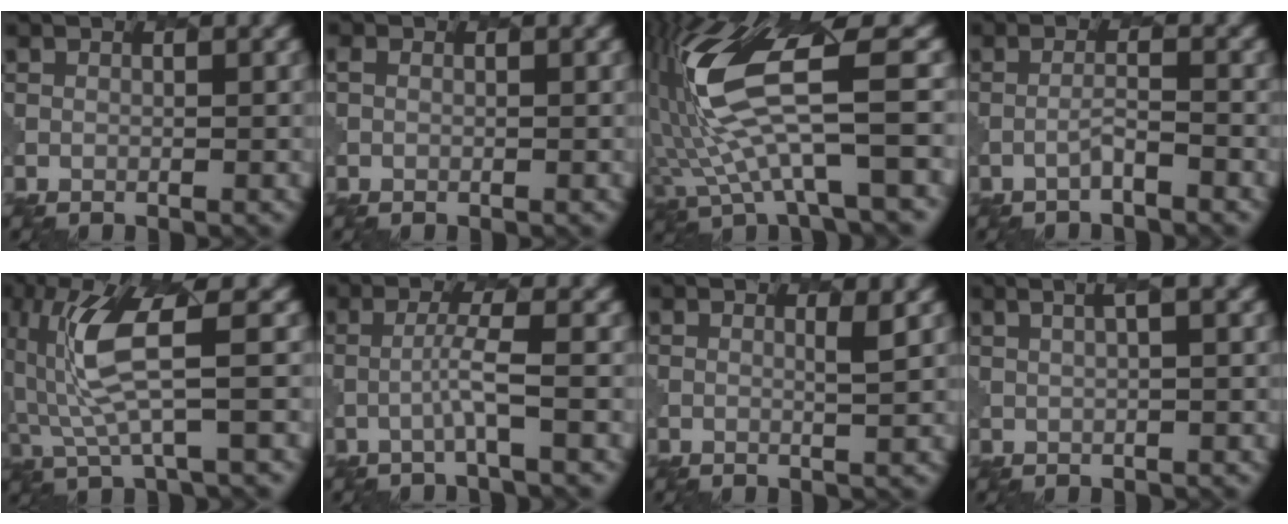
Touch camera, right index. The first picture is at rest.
{"total": 0.7, "force": [-0.2, 0.5, 0.4], "torque": [-0.008, 0.000, -0.001]}
{"total": 10.5, "force": [1.2, 3.1, 10.0], "torque": [-0.213, -0.001, 0.028]}
{"total": 1.3, "force": [-0.8, 0.1, 1.1], "torque": [-0.017, 0.009, -0.019]}
{"total": 6.7, "force": [0.6, 1.4, 6.5], "torque": [-0.151, 0.004, 0.018]}
{"total": 2.4, "force": [-0.5, 0.1, 2.3], "torque": [-0.041, 0.007, -0.017]}
{"total": 1.5, "force": [0.7, 0.3, 1.3], "torque": [-0.018, -0.001, 0.009]}
{"total": 2.9, "force": [1.1, 0.8, 2.5], "torque": [-0.025, 0.008, 0.017]}